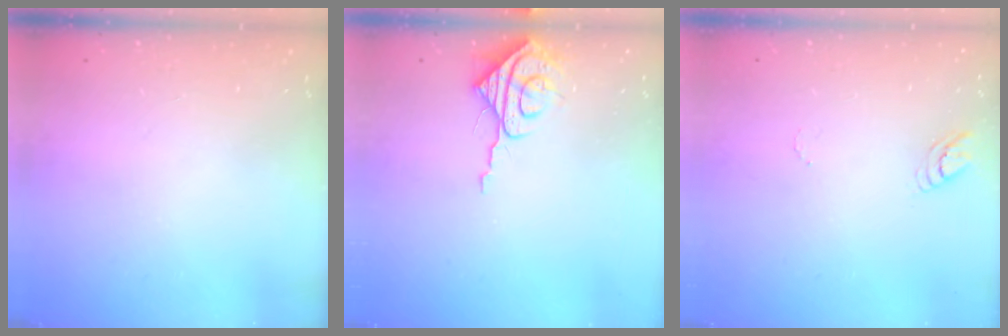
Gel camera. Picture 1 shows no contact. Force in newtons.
{"total": 7.9, "press": 7.9, "slide": 0.8}
{"total": 3.6, "press": 3.6, "slide": 0.4}